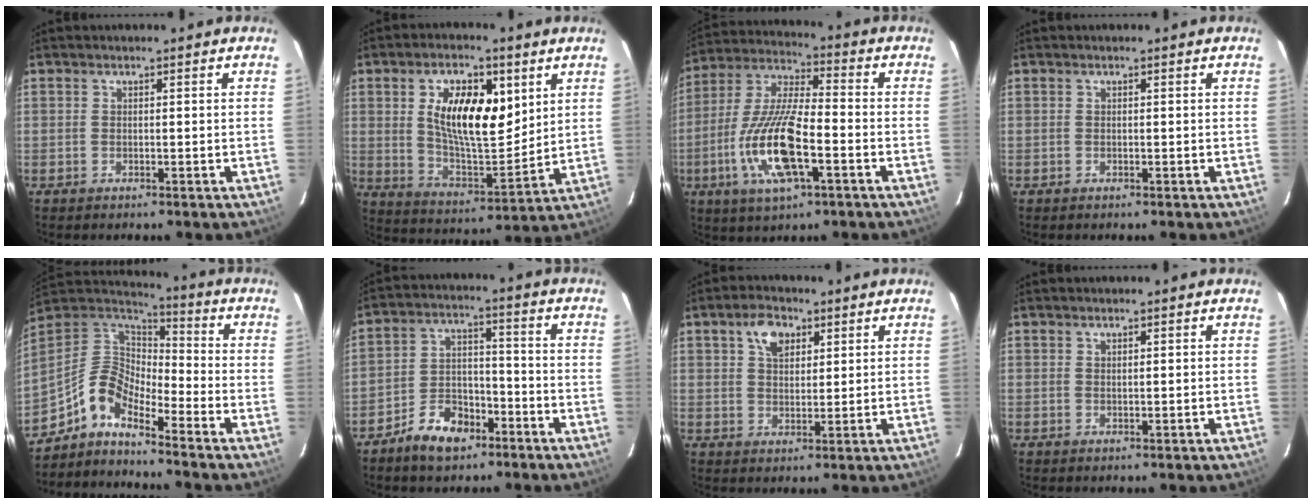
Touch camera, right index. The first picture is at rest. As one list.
[{"total": 14.7, "force": [4.8, 6.6, 12.3], "torque": [-0.216, 0.003, 0.090]}, {"total": 16.4, "force": [-5.4, 4.9, 14.6], "torque": [-0.309, -0.011, -0.106]}, {"total": 0.0}, {"total": 8.8, "force": [-6.8, 3.3, 4.6], "torque": [-0.100, 0.029, -0.151]}, {"total": 9.3, "force": [-6.5, 5.0, 4.3], "torque": [-0.092, 0.017, -0.108]}, {"total": 5.6, "force": [2.9, 3.4, 3.4], "torque": [-0.057, 0.014, 0.052]}, {"total": 0.5, "force": [0.5, 0.1, 0.3], "torque": [-0.004, 0.000, 0.010]}]